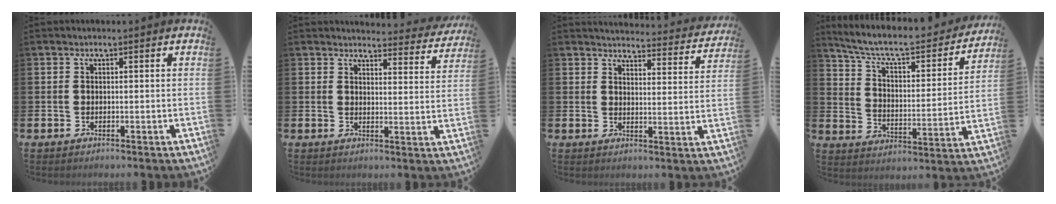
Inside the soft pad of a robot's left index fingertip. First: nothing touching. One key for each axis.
{"total": 3.6, "fx": 3.6, "fy": 0.5, "fz": 0.1, "tx": -0.002, "ty": -0.031, "tz": 0.059}
{"total": 3.8, "fx": 3.8, "fy": 0.6, "fz": 0.5, "tx": -0.010, "ty": -0.036, "tz": 0.060}
{"total": 7.9, "fx": 6.7, "fy": 2.2, "fz": 3.5, "tx": -0.089, "ty": -0.049, "tz": 0.108}